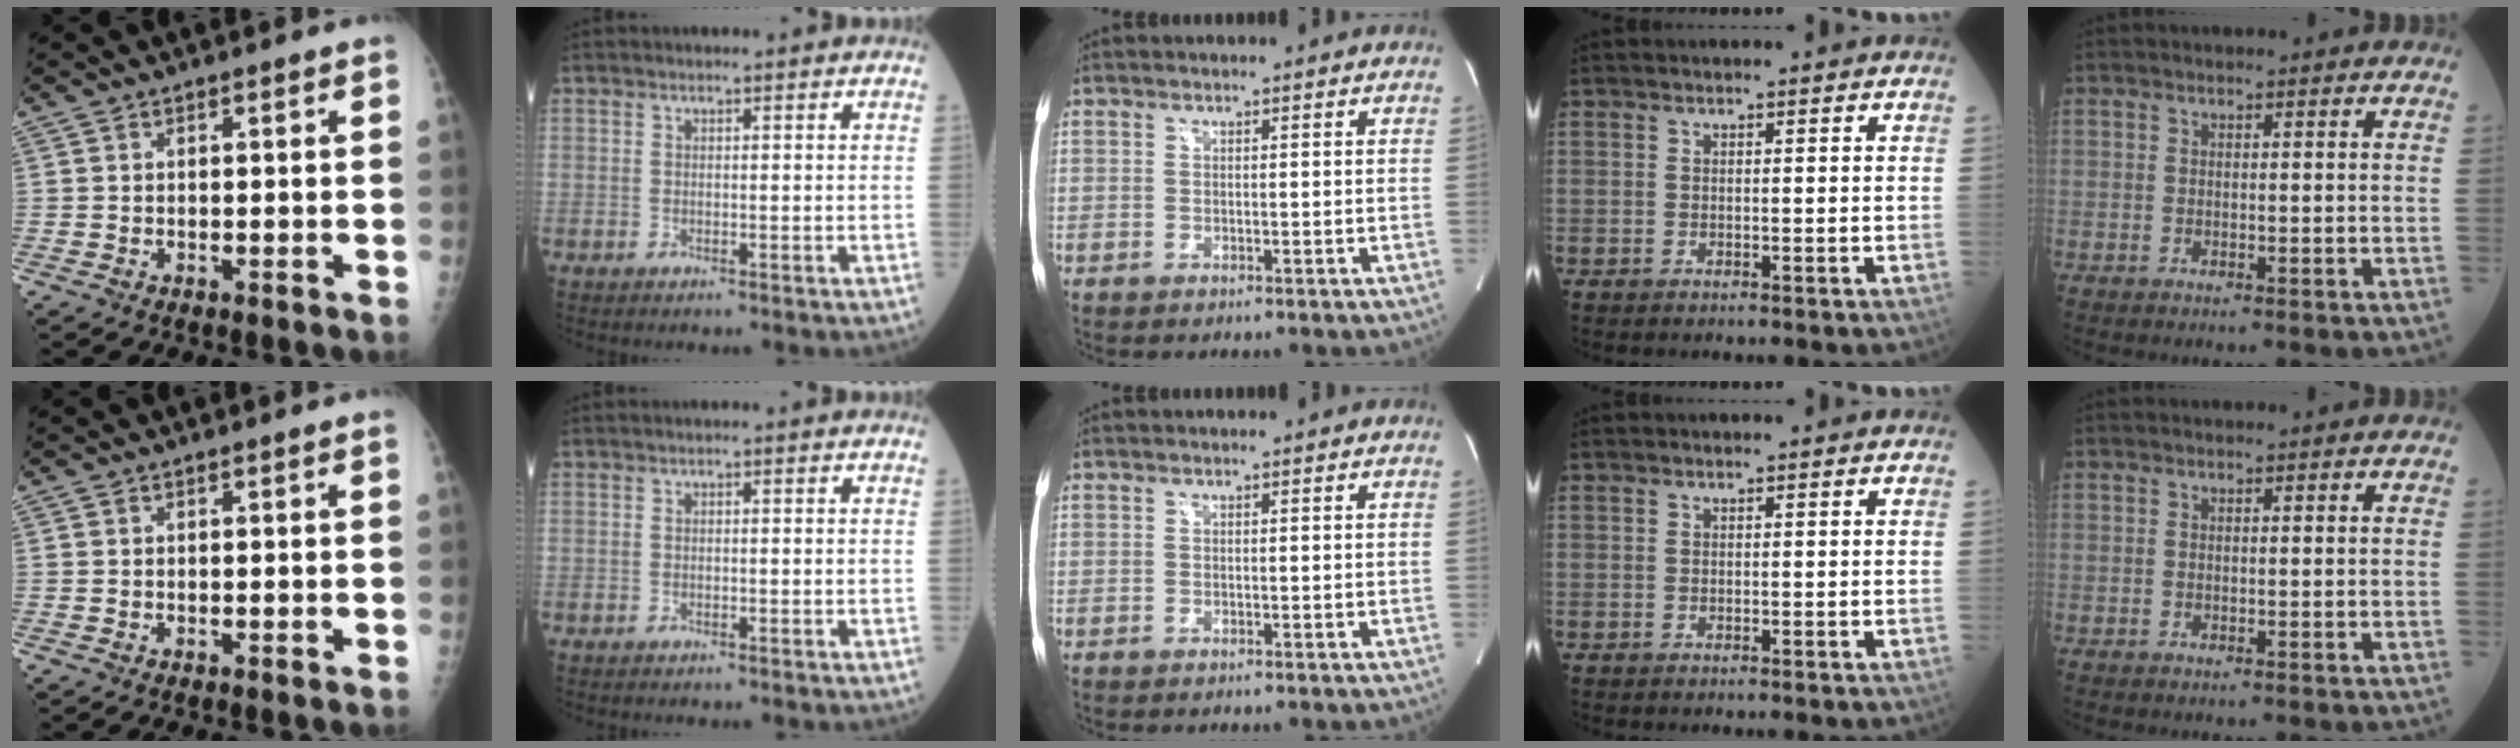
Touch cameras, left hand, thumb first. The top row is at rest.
{}